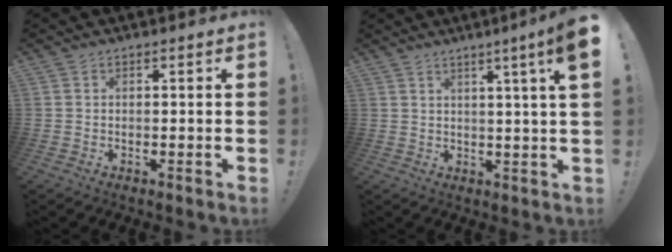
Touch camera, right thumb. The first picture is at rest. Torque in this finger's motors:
{"motor_torque": [-0.43, 2.60, 1.32, 1.45, 0.00]}